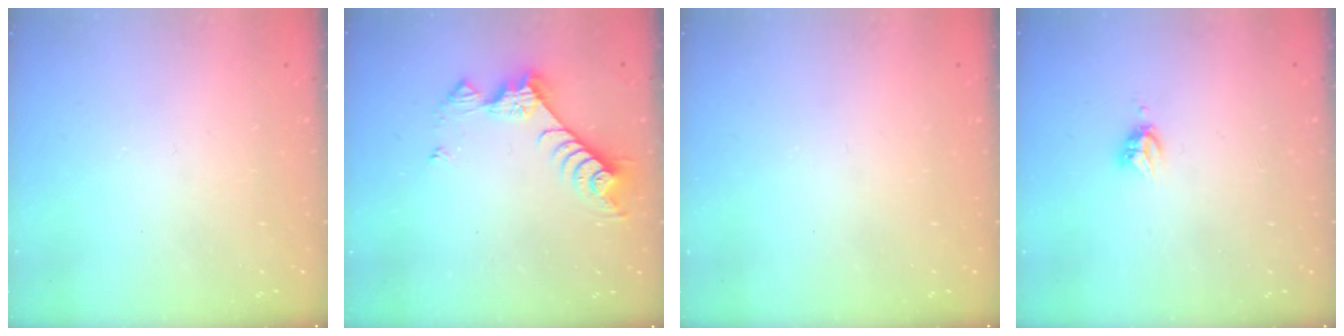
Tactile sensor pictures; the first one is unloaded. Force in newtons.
{"total": 8.2, "press": 8.2, "slide": 0.3}
{"total": 0.0}
{"total": 4.3, "press": 4.2, "slide": 0.6}